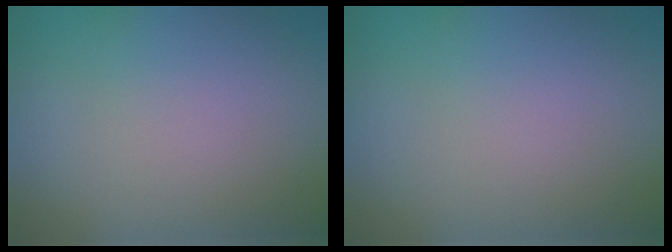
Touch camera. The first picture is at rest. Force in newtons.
{"total": 0.0}